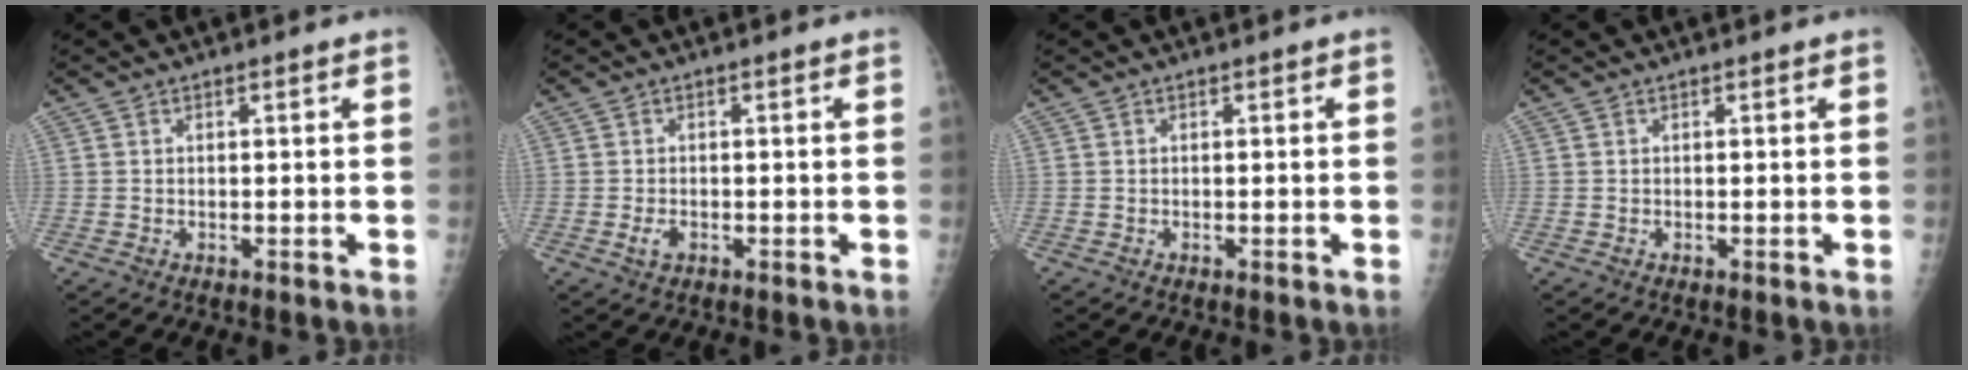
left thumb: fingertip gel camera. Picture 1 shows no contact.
{"total": 1.7, "force": [-0.5, 1.0, 1.3], "torque": [-0.024, 0.000, -0.006]}
{"total": 0.0}
{"total": 0.0}